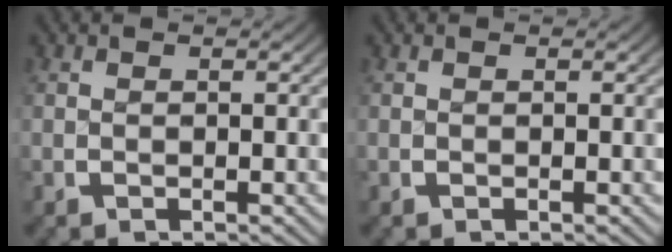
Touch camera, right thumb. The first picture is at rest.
{"total": 0.0}